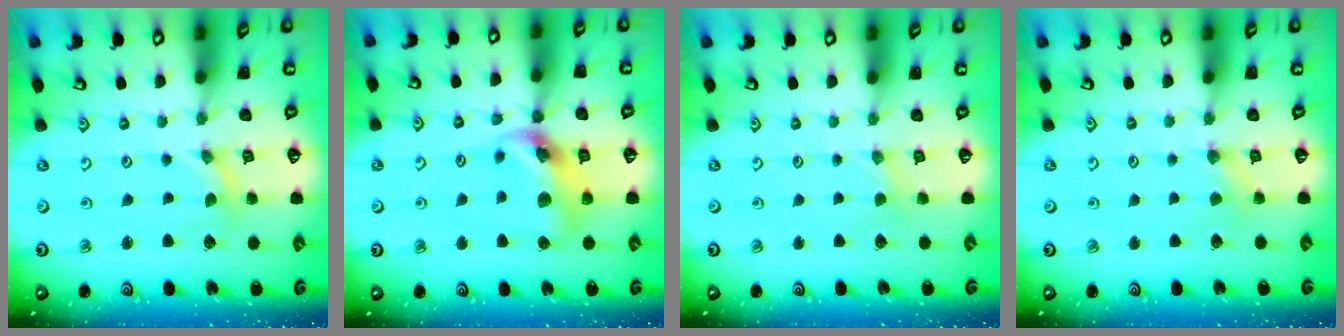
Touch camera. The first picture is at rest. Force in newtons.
{"total": 13.1, "press": 13.0, "slide": 1.9}
{"total": 1.4, "press": 1.4, "slide": 0.3}
{"total": 2.8, "press": 2.7, "slide": 0.6}